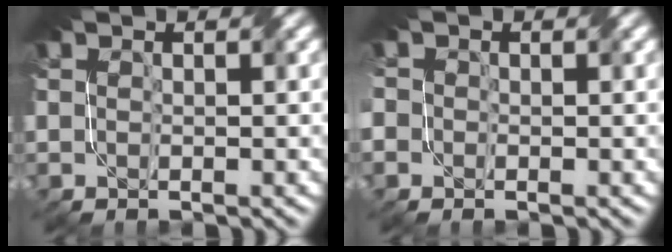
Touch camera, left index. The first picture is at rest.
{"total": 3.6, "force": [-0.2, 3.2, 1.5], "torque": [-0.044, 0.017, -0.032]}